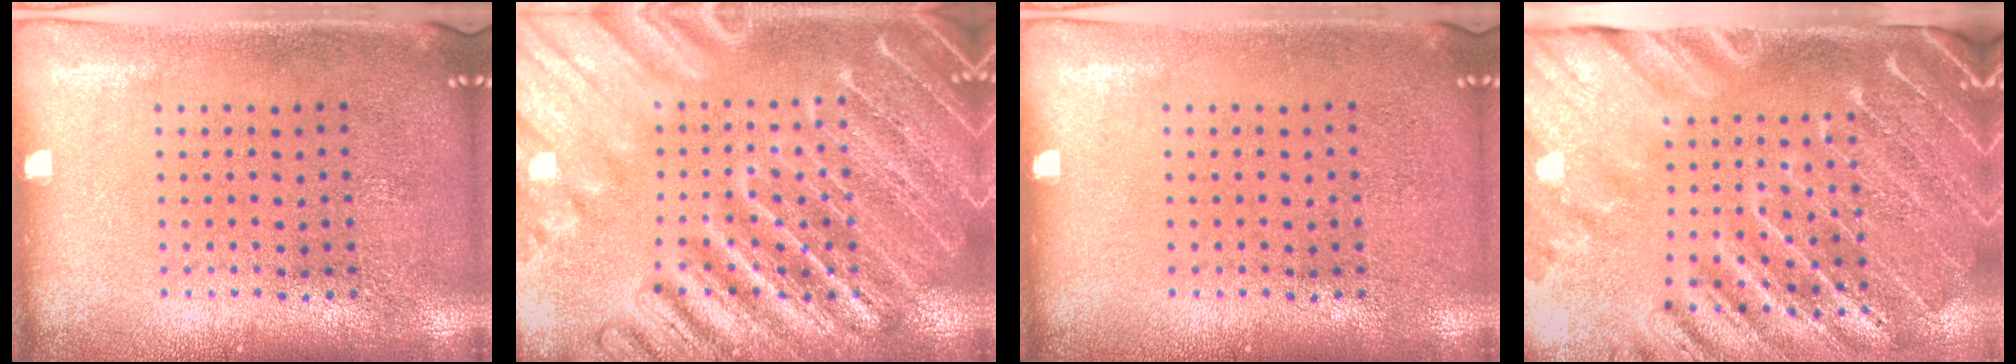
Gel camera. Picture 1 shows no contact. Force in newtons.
{"total": 6.2, "press": 6.1, "slide": 0.8}
{"total": 0.0}
{"total": 3.8, "press": 3.2, "slide": 1.9}